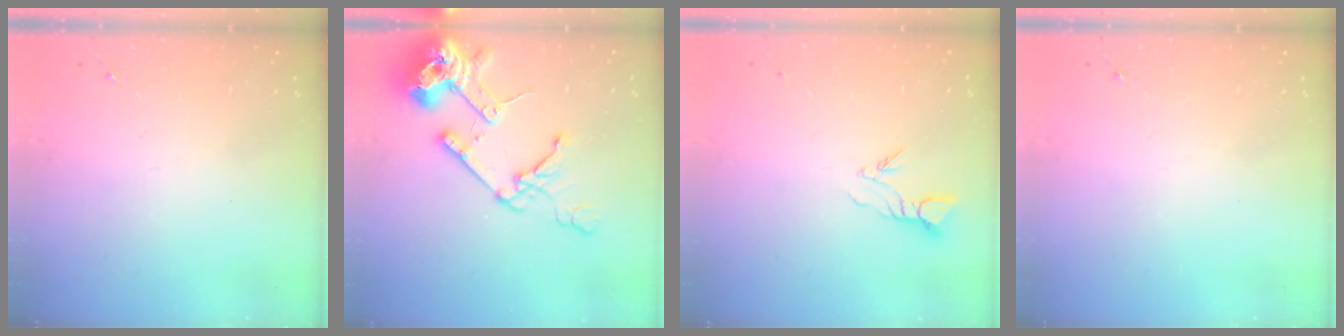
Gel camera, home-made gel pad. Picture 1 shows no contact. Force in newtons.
{"total": 18.6, "press": 18.4, "slide": 2.4}
{"total": 4.3, "press": 4.3, "slide": 0.3}
{"total": 0.0}